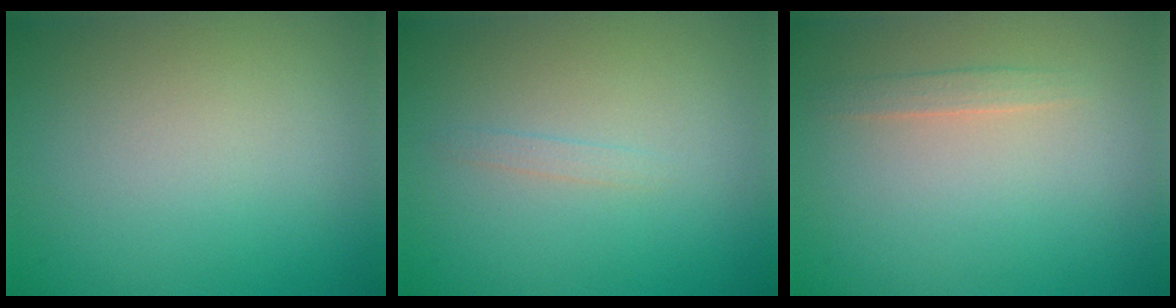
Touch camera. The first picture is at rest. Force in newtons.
{"total": 0.7, "press": 0.7, "slide": 0.0}
{"total": 1.1, "press": 1.1, "slide": 0.2}